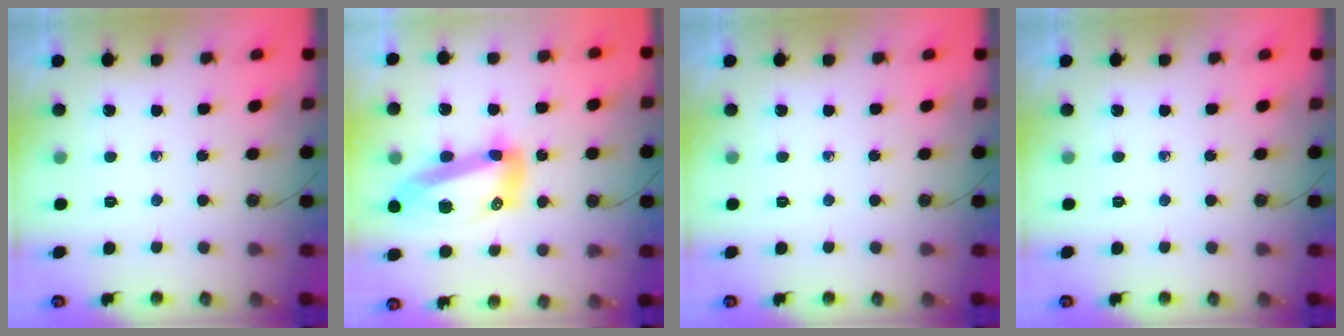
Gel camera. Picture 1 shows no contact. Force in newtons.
{"total": 16.0, "press": 15.9, "slide": 1.8}
{"total": 0.0}
{"total": 0.0}